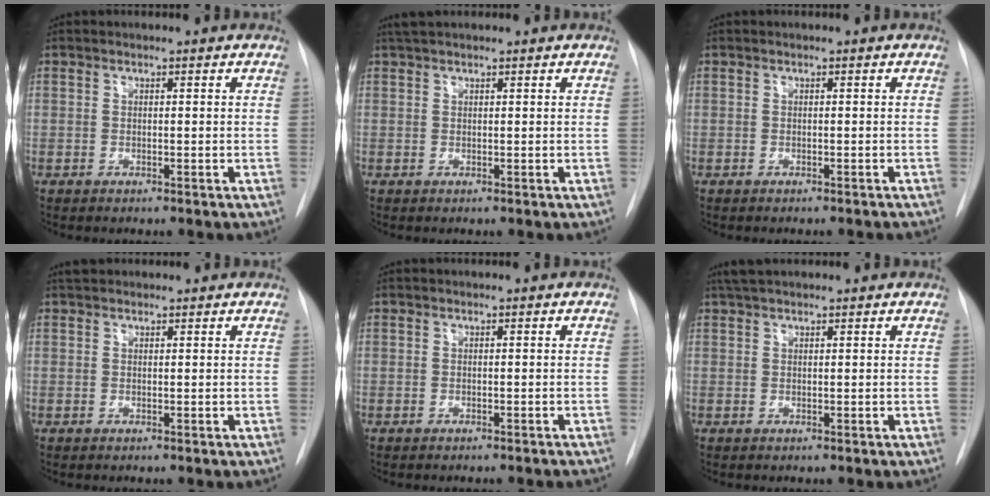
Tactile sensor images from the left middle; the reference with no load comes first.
{"total": 2.5, "force": [2.2, 0.4, 1.2], "torque": [-0.020, 0.024, 0.040]}
{"total": 1.9, "force": [-1.8, -0.1, 0.7], "torque": [-0.011, 0.000, -0.020]}
{"total": 2.2, "force": [1.9, 0.8, 0.5], "torque": [-0.008, 0.023, 0.030]}
{"total": 2.0, "force": [-1.8, -0.1, 0.7], "torque": [-0.011, -0.001, -0.020]}
{"total": 3.4, "force": [2.9, 0.7, 1.7], "torque": [-0.030, 0.027, 0.052]}